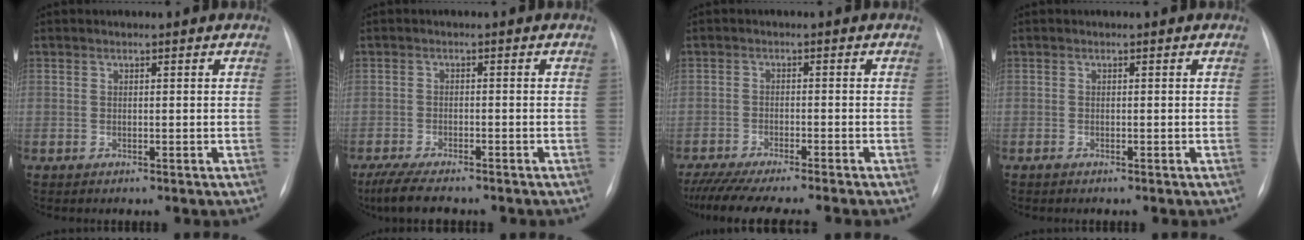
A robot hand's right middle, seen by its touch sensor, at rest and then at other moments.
{"total": 6.8, "force": [-5.5, 1.2, 3.8], "torque": [-0.068, -0.018, -0.088]}
{"total": 11.1, "force": [-9.6, -0.4, 5.6], "torque": [-0.066, -0.026, -0.148]}
{"total": 0.5, "force": [-0.4, 0.1, 0.3], "torque": [-0.010, -0.001, -0.007]}